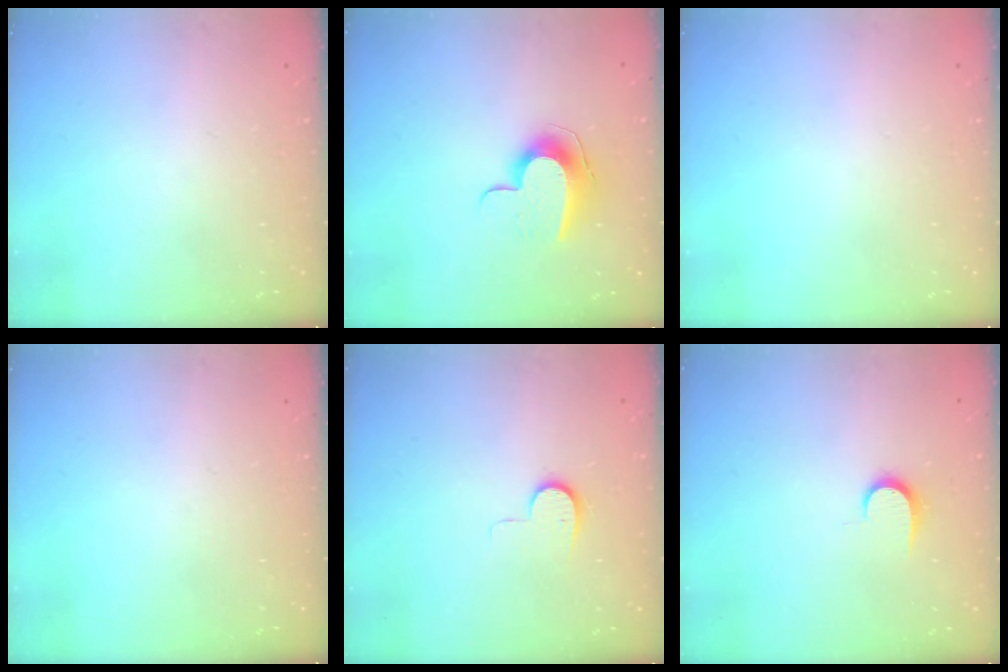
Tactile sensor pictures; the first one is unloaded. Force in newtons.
{"total": 10.0, "press": 10.0, "slide": 0.4}
{"total": 0.0}
{"total": 0.0}
{"total": 7.1, "press": 7.1, "slide": 0.7}
{"total": 6.0, "press": 6.0, "slide": 0.6}